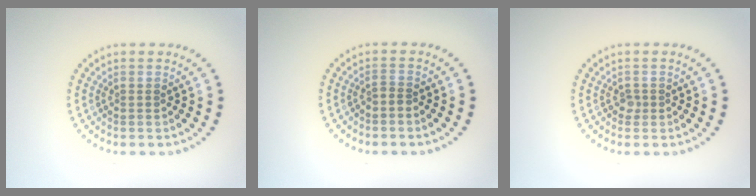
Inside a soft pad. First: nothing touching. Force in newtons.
{"total": 0.5, "press": 0.3, "slide": 0.4}
{"total": 0.8, "press": 0.5, "slide": 0.6}